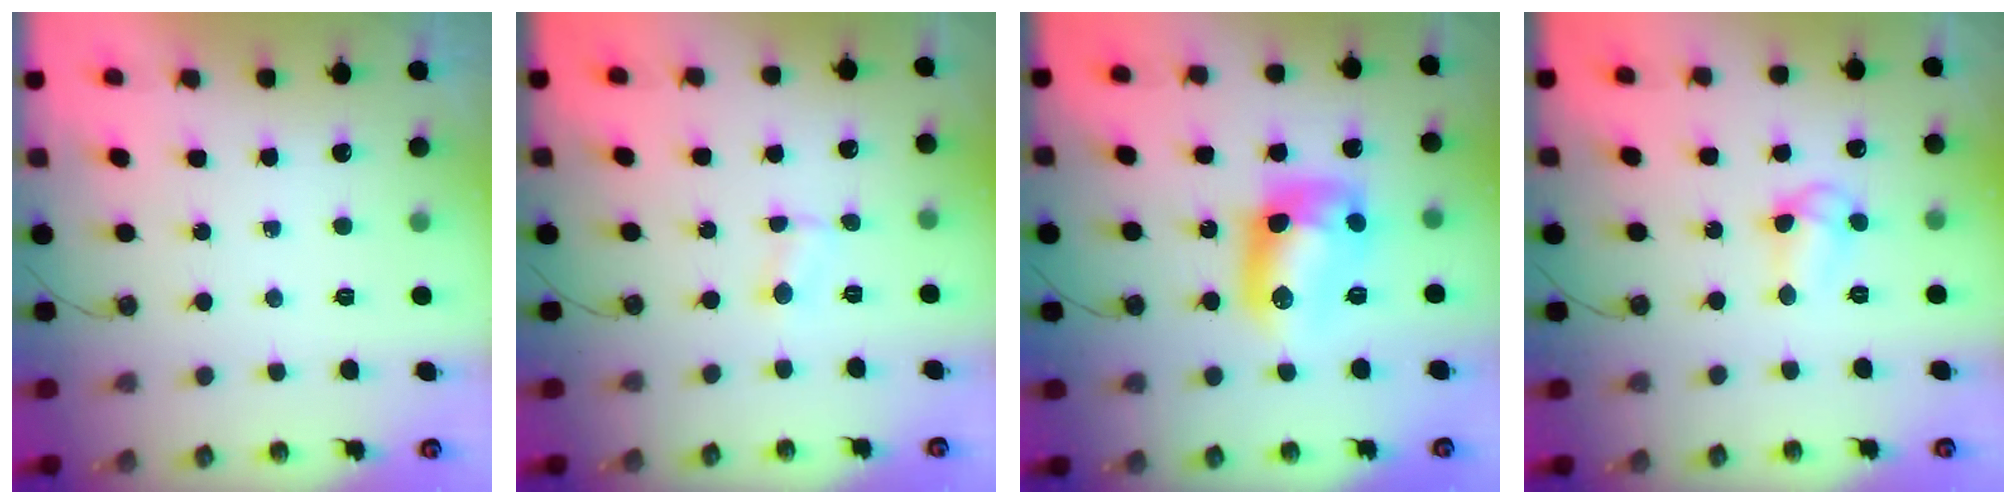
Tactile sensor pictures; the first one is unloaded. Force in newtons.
{"total": 1.4, "press": 1.3, "slide": 0.3}
{"total": 12.0, "press": 11.9, "slide": 0.7}
{"total": 7.0, "press": 7.0, "slide": 0.6}